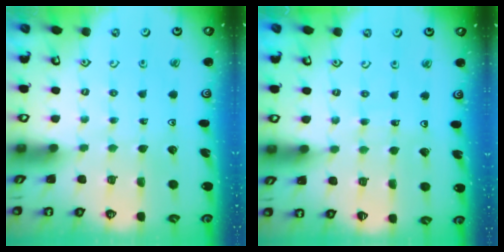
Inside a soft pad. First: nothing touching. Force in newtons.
{"total": 3.5, "press": 3.4, "slide": 0.3}